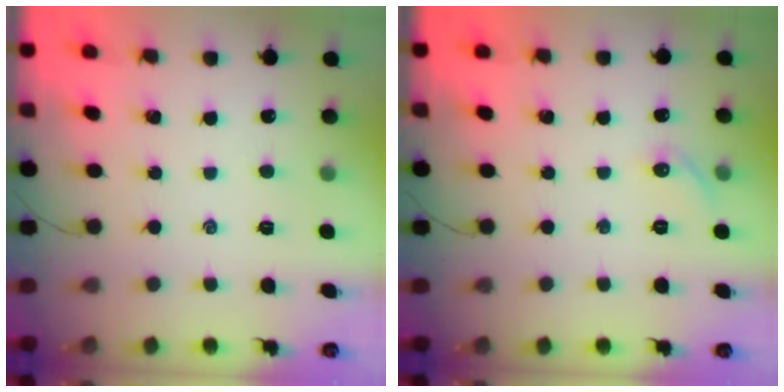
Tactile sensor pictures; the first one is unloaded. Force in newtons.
{"total": 5.2, "press": 5.0, "slide": 1.3}